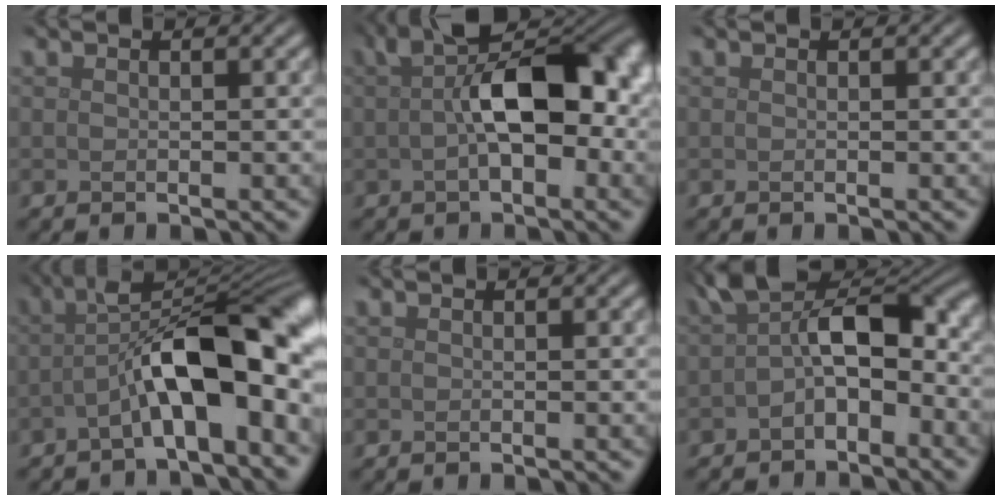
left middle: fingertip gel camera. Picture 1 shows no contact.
{"total": 10.2, "force": [0.9, 5.4, 8.6], "torque": [-0.125, 0.013, 0.008]}
{"total": 0.0}
{"total": 10.5, "force": [-2.0, 3.5, 9.7], "torque": [-0.153, 0.017, -0.036]}
{"total": 0.0}
{"total": 6.5, "force": [-0.5, 3.4, 5.6], "torque": [-0.075, 0.020, -0.017]}